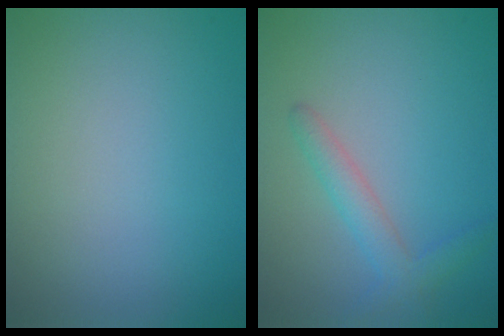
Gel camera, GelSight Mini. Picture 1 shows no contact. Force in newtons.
{"total": 2.3, "press": 2.3, "slide": 0.1}